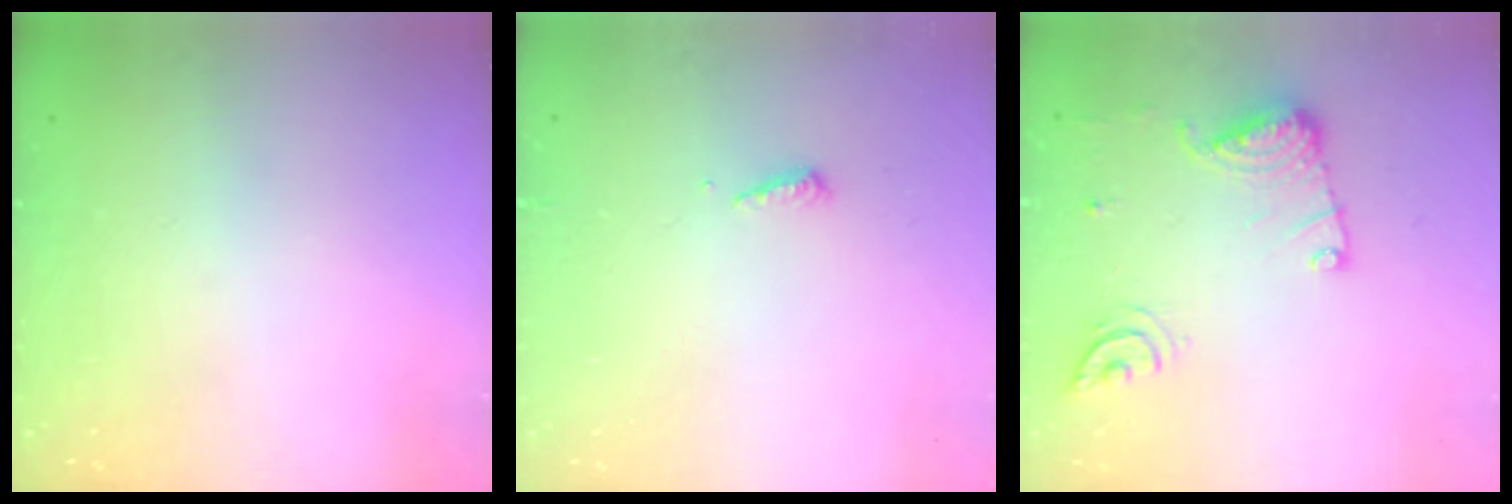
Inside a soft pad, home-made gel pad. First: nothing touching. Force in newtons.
{"total": 5.1, "press": 5.1, "slide": 0.5}
{"total": 12.2, "press": 12.2, "slide": 1.2}